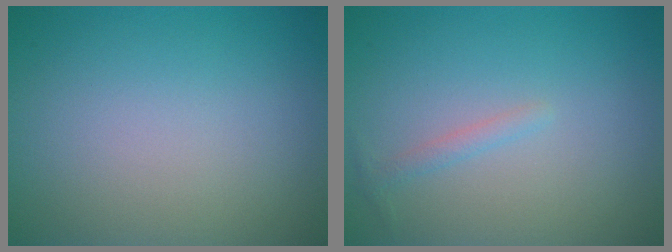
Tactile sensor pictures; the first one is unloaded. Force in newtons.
{"total": 0.9, "press": 0.9, "slide": 0.0}